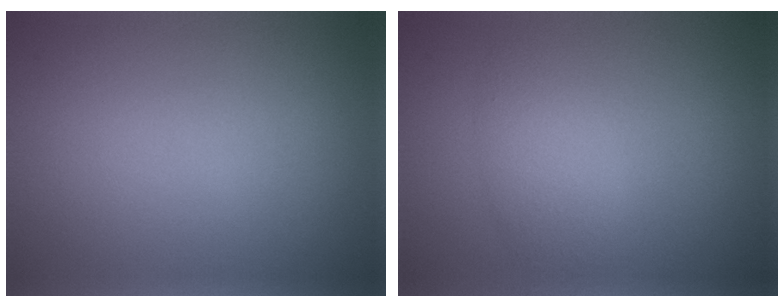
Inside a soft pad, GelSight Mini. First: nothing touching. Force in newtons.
{"total": 2.7, "press": 2.7, "slide": 0.1}